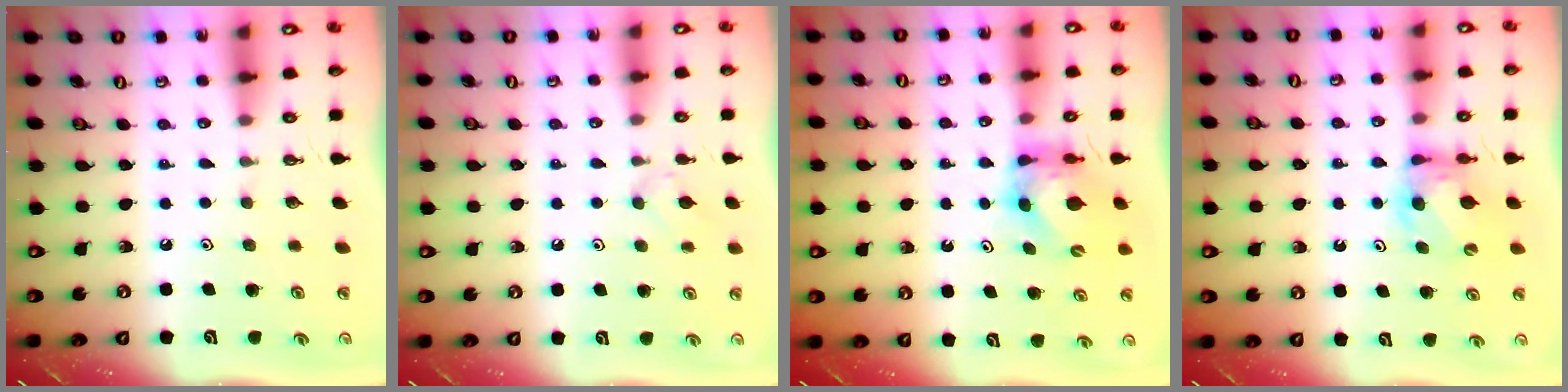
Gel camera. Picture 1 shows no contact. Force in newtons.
{"total": 2.2, "press": 2.1, "slide": 0.6}
{"total": 5.8, "press": 5.7, "slide": 0.5}
{"total": 6.2, "press": 6.2, "slide": 0.6}